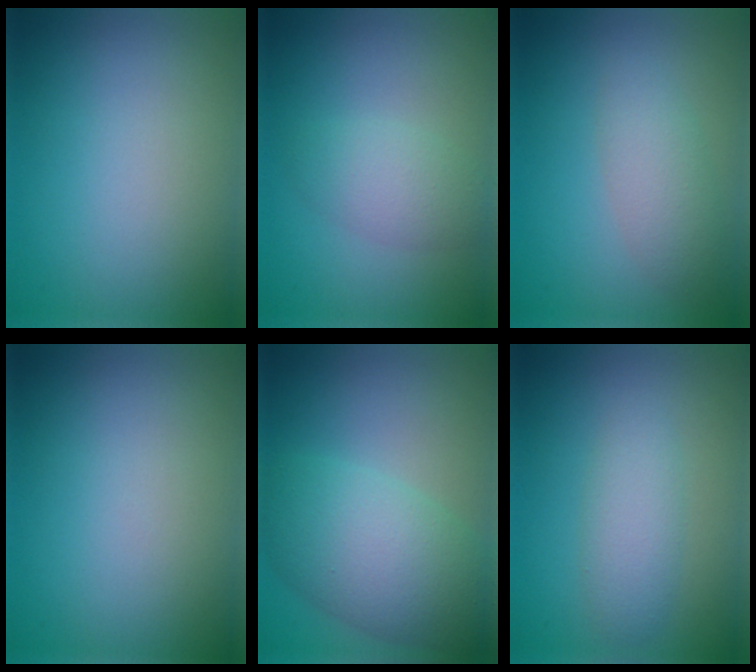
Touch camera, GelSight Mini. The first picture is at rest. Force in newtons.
{"total": 2.7, "press": 2.7, "slide": 0.1}
{"total": 2.8, "press": 2.8, "slide": 0.0}
{"total": 0.0}
{"total": 7.4, "press": 7.3, "slide": 0.4}
{"total": 2.7, "press": 2.7, "slide": 0.1}